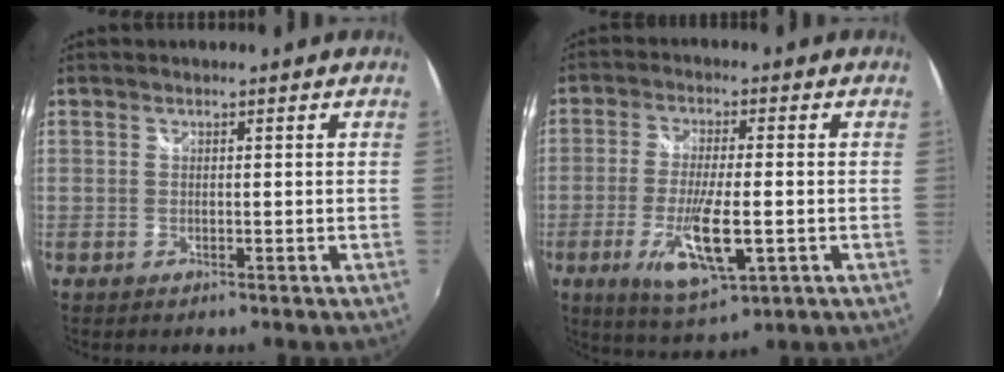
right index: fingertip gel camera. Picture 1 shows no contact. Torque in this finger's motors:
{"motor_torque": [0.95, -0.80, 0.33, 0.12]}